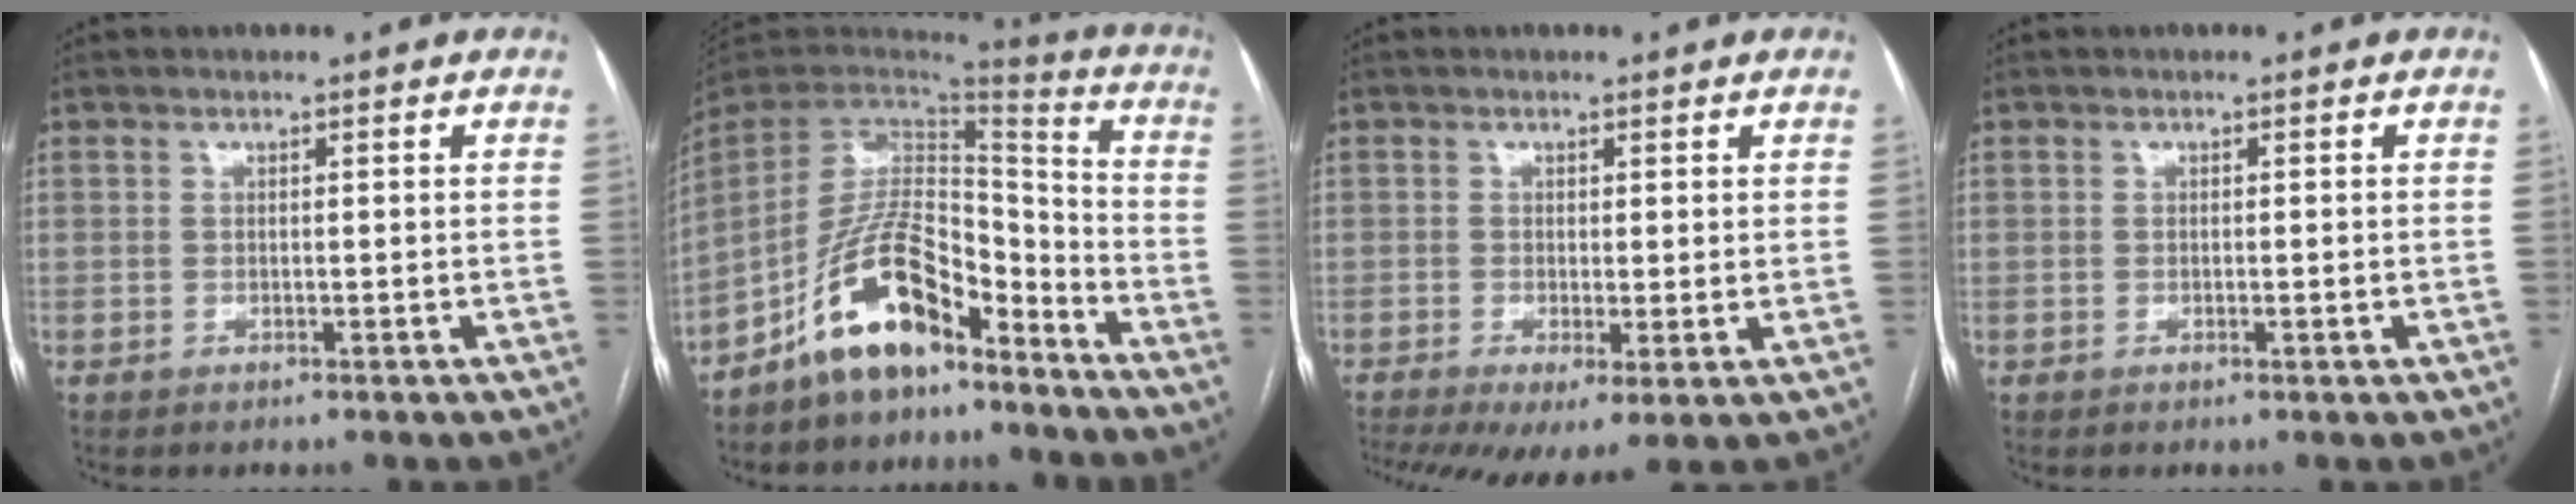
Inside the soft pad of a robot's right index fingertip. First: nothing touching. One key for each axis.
{"total": 12.8, "fx": -8.8, "fy": 5.4, "fz": 7.5, "tx": -0.142, "ty": 0.031, "tz": -0.161}
{"total": 8.3, "fx": -3.4, "fy": 3.0, "fz": 7.0, "tx": -0.123, "ty": -0.019, "tz": -0.054}
{"total": 0.8, "fx": -0.2, "fy": 0.1, "fz": 0.8, "tx": -0.015, "ty": -0.001, "tz": 0.000}